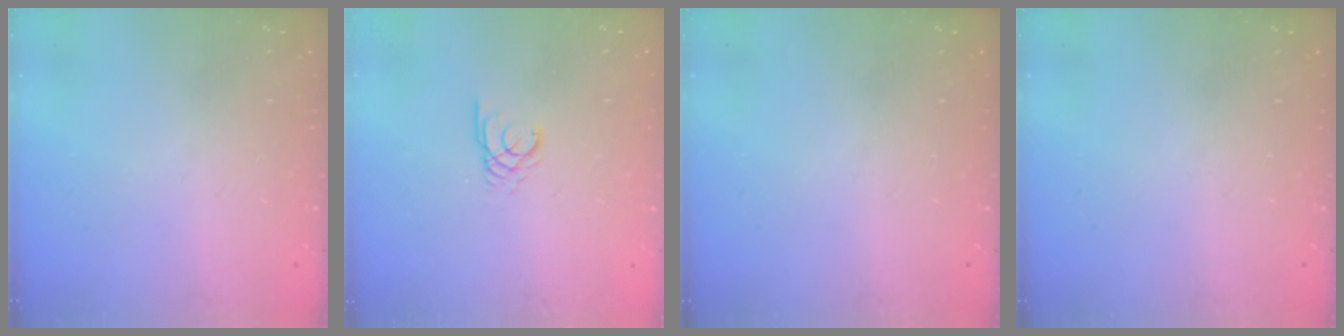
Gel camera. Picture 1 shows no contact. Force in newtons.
{"total": 2.3, "press": 2.3, "slide": 0.2}
{"total": 0.0}
{"total": 0.0}